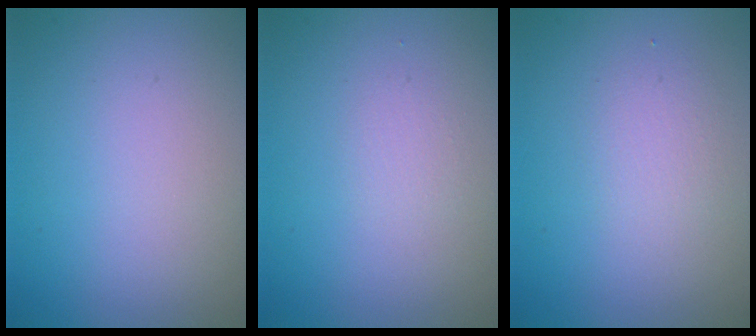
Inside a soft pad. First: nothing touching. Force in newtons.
{"total": 0.8, "press": 0.8, "slide": 0.0}
{"total": 1.4, "press": 1.4, "slide": 0.1}